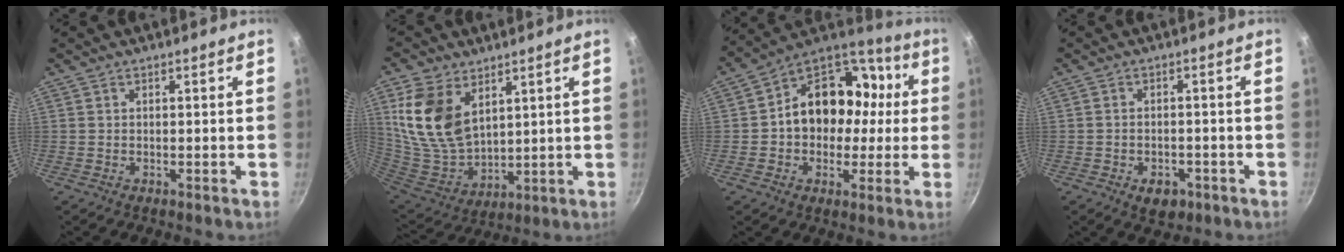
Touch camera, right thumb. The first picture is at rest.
{"total": 16.0, "force": [6.4, 10.1, 10.7], "torque": [-0.204, -0.038, 0.140]}
{"total": 18.8, "force": [0.5, 15.0, 11.3], "torque": [-0.132, 0.050, -0.002]}
{"total": 4.8, "force": [-2.3, 3.1, 2.8], "torque": [-0.032, 0.015, -0.024]}